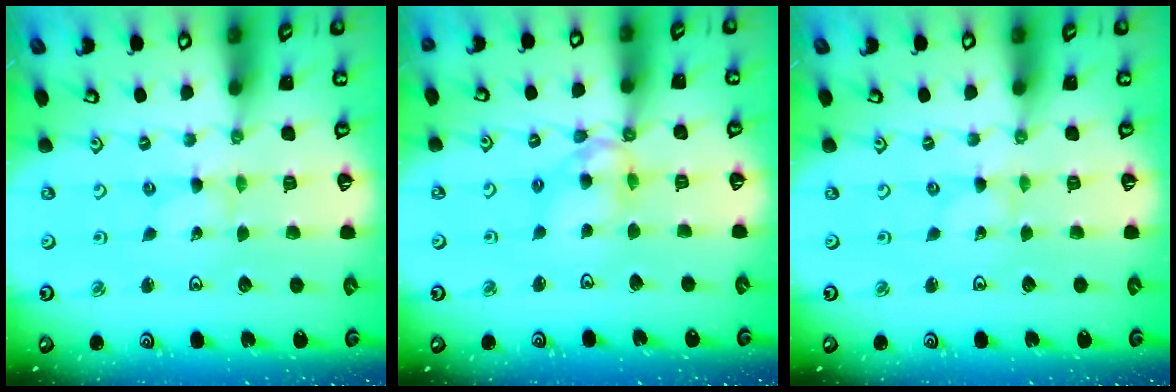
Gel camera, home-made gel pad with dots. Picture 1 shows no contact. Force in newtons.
{"total": 10.5, "press": 10.5, "slide": 1.0}
{"total": 0.0}